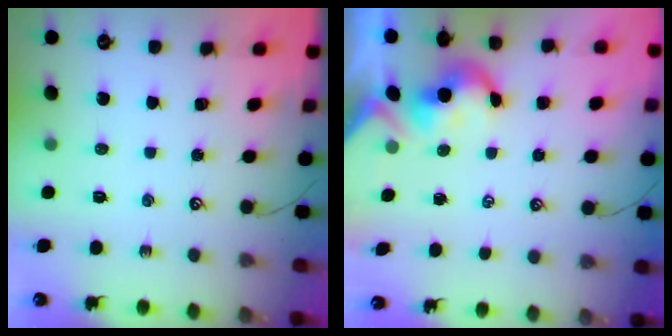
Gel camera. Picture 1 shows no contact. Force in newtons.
{"total": 2.0, "press": 2.0, "slide": 0.3}